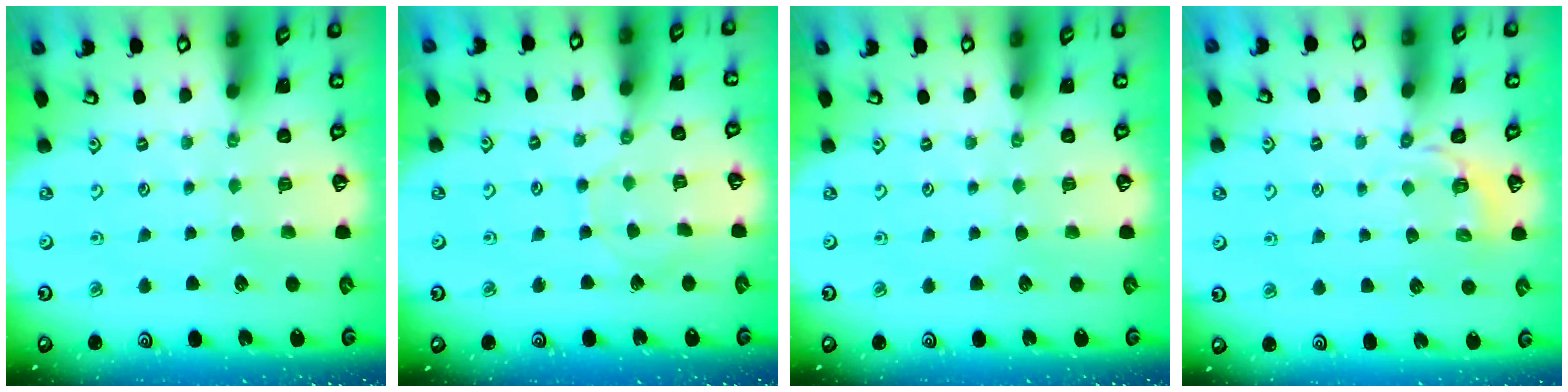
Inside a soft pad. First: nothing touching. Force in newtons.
{"total": 6.4, "press": 6.4, "slide": 0.5}
{"total": 0.0}
{"total": 3.2, "press": 2.7, "slide": 1.8}